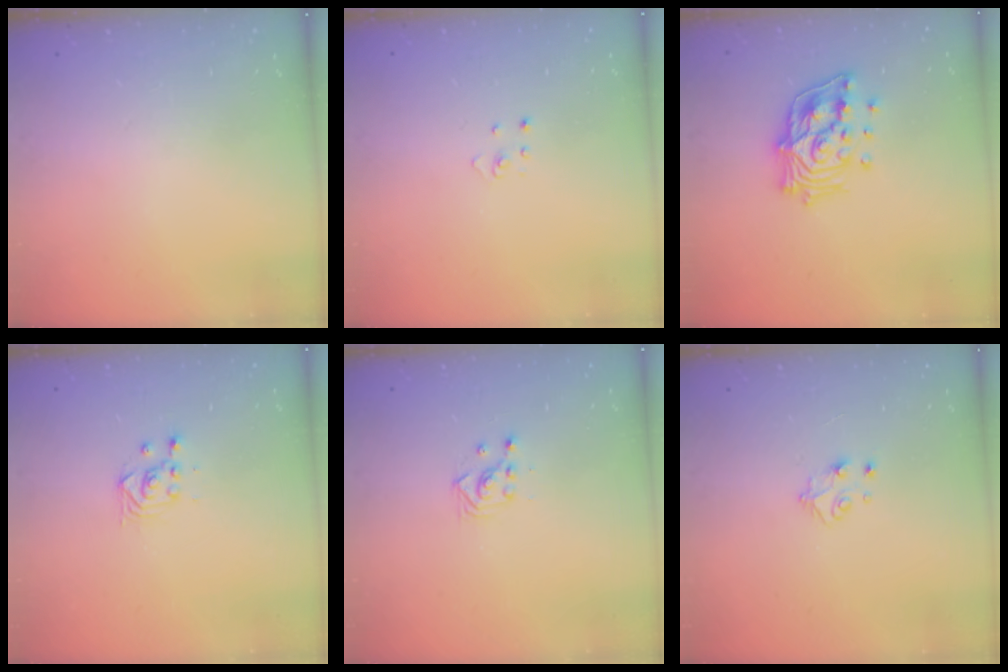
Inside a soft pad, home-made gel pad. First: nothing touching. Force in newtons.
{"total": 2.2, "press": 2.2, "slide": 0.2}
{"total": 16.0, "press": 15.9, "slide": 2.3}
{"total": 3.3, "press": 3.3, "slide": 0.4}
{"total": 3.4, "press": 3.3, "slide": 0.3}
{"total": 5.4, "press": 5.4, "slide": 0.4}